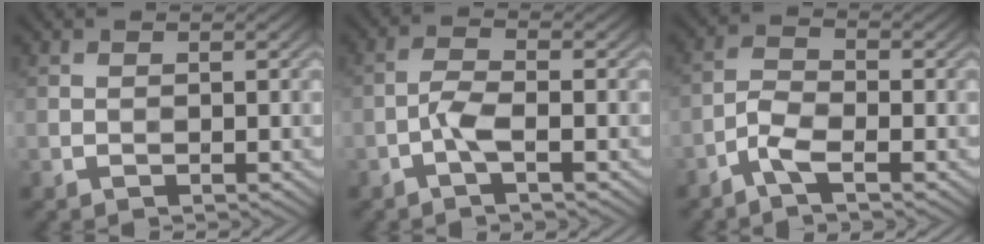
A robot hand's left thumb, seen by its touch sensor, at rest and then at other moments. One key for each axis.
{"total": 2.8, "fx": -1.2, "fy": 0.7, "fz": 2.5, "tx": -0.058, "ty": 0.006, "tz": -0.032}
{"total": 3.4, "fx": -2.2, "fy": 0.9, "fz": 2.4, "tx": -0.061, "ty": 0.001, "tz": -0.057}